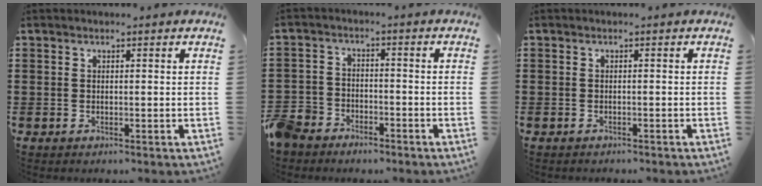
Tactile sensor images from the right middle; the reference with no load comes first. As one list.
[{"total": 5.1, "force": [-4.6, 2.2, 0.6], "torque": [-0.048, 0.001, -0.104]}, {"total": 0.6, "force": [-0.6, 0.1, 0.0], "torque": [-0.001, 0.000, -0.013]}]